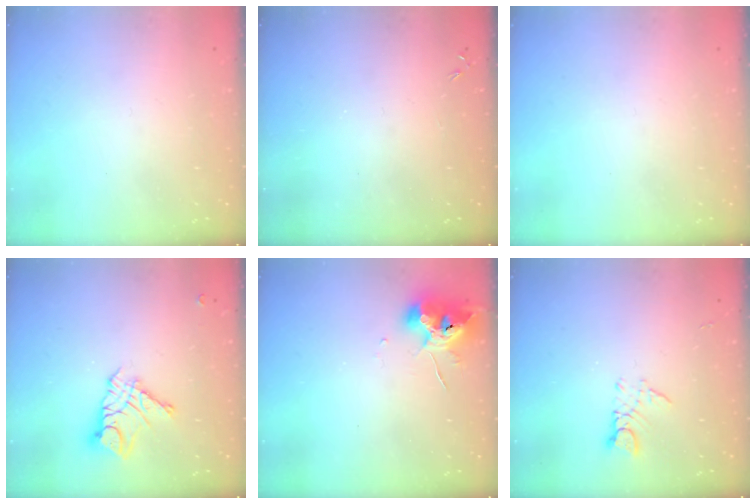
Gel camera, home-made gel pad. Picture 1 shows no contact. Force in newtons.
{"total": 0.0}
{"total": 0.0}
{"total": 10.0, "press": 10.0, "slide": 1.0}
{"total": 9.7, "press": 9.6, "slide": 1.2}
{"total": 3.2, "press": 3.2, "slide": 0.3}